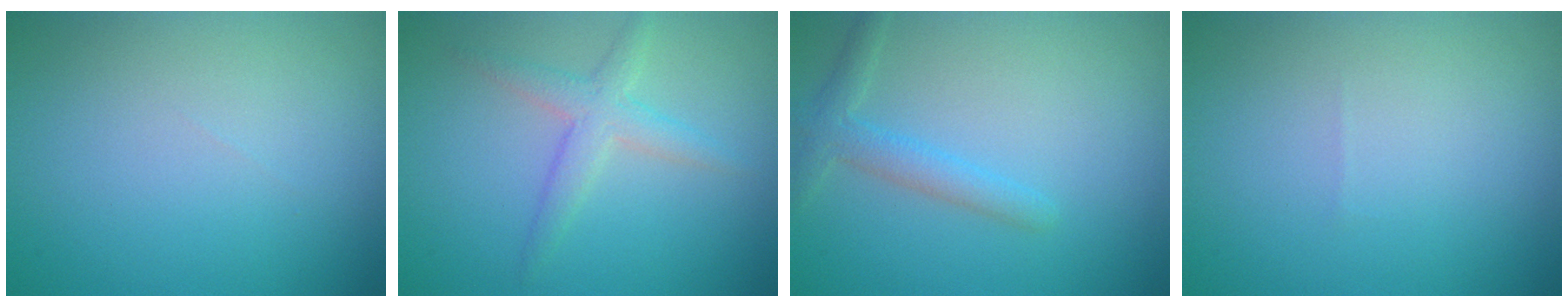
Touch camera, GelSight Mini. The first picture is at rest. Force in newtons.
{"total": 2.6, "press": 2.6, "slide": 0.1}
{"total": 2.3, "press": 2.3, "slide": 0.1}
{"total": 0.0}